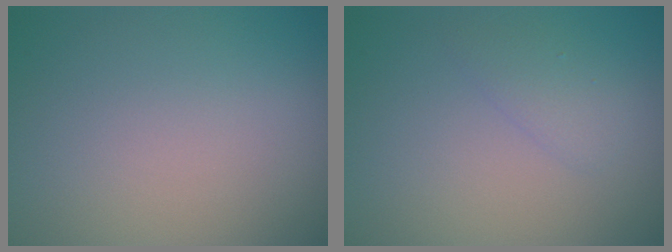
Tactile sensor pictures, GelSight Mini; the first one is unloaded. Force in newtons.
{"total": 1.4, "press": 1.4, "slide": 0.1}